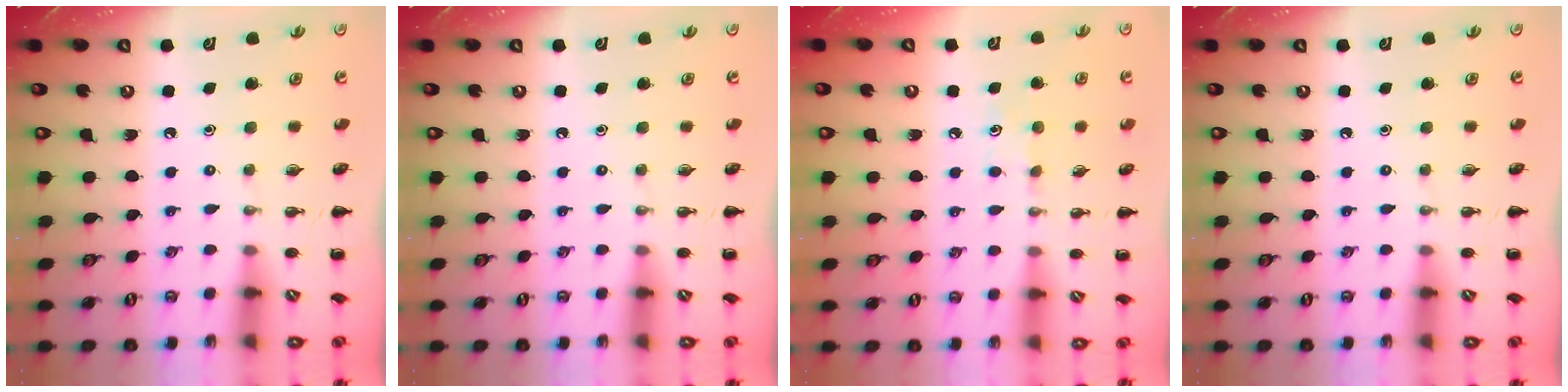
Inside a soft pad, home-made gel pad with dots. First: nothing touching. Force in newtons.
{"total": 0.0}
{"total": 4.7, "press": 4.4, "slide": 1.4}
{"total": 0.0}